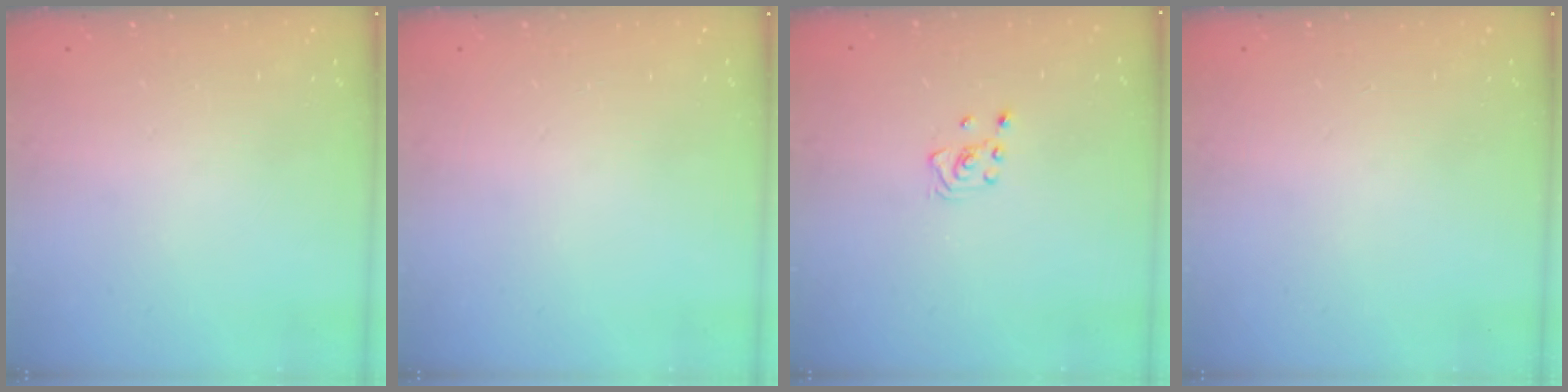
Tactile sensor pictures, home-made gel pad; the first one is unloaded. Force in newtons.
{"total": 0.0}
{"total": 2.8, "press": 2.6, "slide": 1.0}
{"total": 0.0}